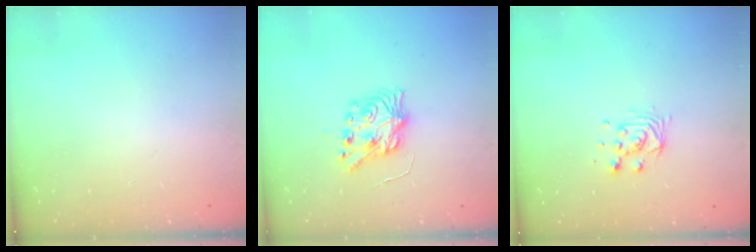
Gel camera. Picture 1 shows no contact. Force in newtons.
{"total": 8.1, "press": 8.1, "slide": 0.2}
{"total": 6.4, "press": 6.4, "slide": 0.3}